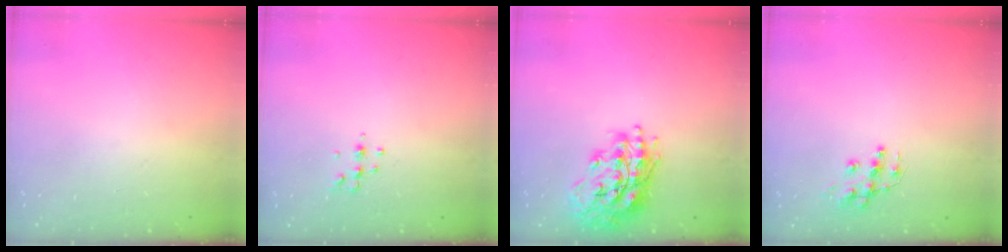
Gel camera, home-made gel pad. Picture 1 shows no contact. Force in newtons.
{"total": 4.5, "press": 4.3, "slide": 1.2}
{"total": 18.7, "press": 18.7, "slide": 1.8}
{"total": 9.8, "press": 9.7, "slide": 0.5}